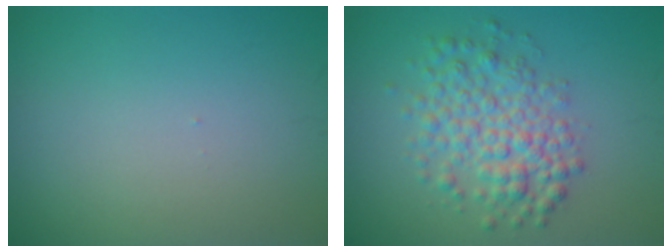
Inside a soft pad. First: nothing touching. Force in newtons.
{"total": 4.8, "press": 4.8, "slide": 0.1}